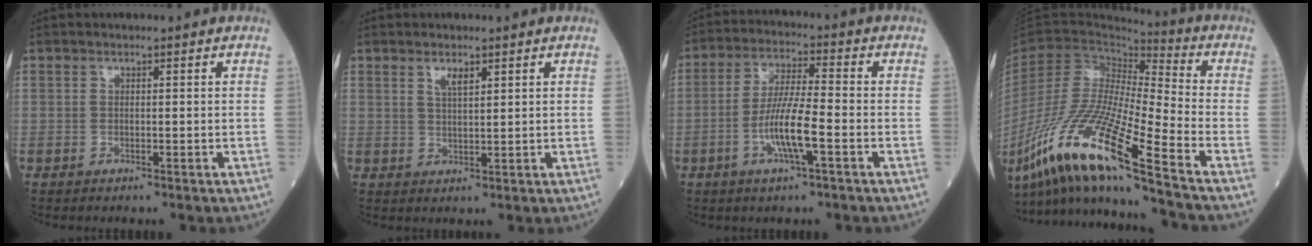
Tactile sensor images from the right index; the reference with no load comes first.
{"total": 2.3, "force": [1.4, 0.6, 1.7], "torque": [-0.036, 0.002, 0.030]}
{"total": 8.4, "force": [-2.8, 0.7, 7.8], "torque": [-0.155, -0.002, -0.056]}
{"total": 20.4, "force": [-13.5, -0.7, 15.3], "torque": [-0.329, -0.060, -0.260]}